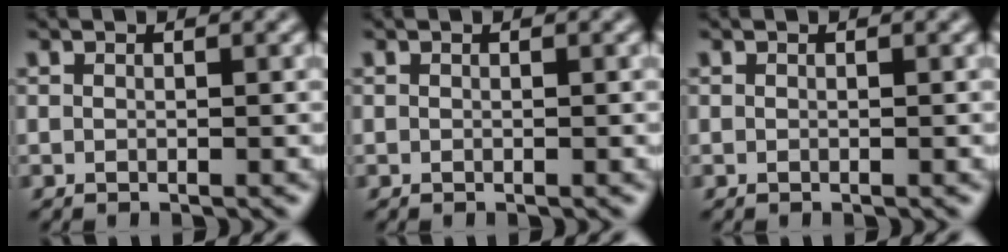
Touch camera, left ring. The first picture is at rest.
{"total": 0.0}
{"total": 0.0}